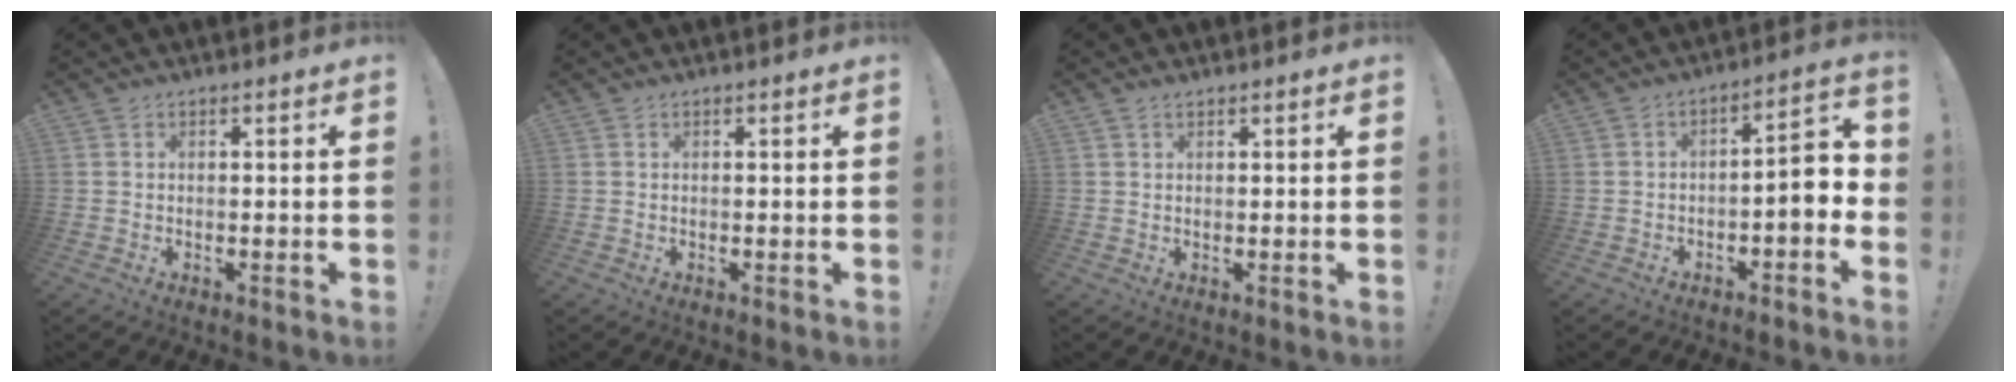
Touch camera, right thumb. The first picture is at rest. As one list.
[{"total": 0.0}, {"total": 0.8, "force": [0.6, 0.4, 0.4], "torque": [-0.007, -0.001, 0.012]}, {"total": 5.4, "force": [-2.5, 1.2, 4.6], "torque": [-0.072, 0.003, -0.048]}]